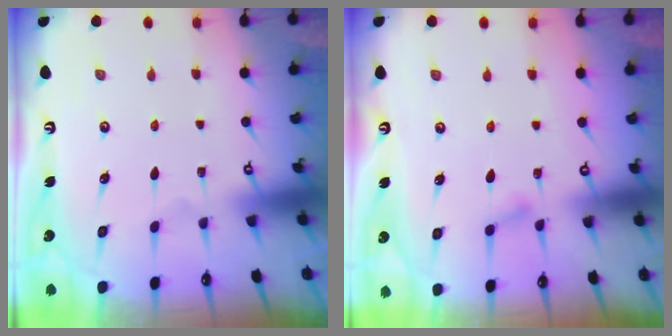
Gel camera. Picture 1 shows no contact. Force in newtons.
{"total": 5.2, "press": 5.2, "slide": 0.4}